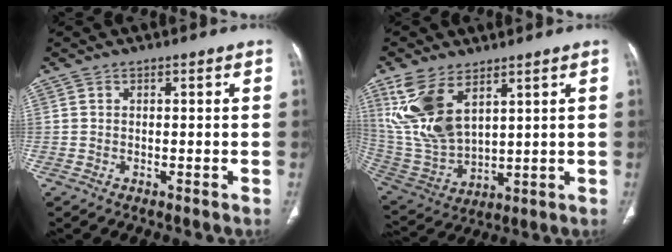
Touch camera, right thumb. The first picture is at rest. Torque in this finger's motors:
{"motor_torque": [-0.45, 2.54, 1.45, 1.32, 0.17]}